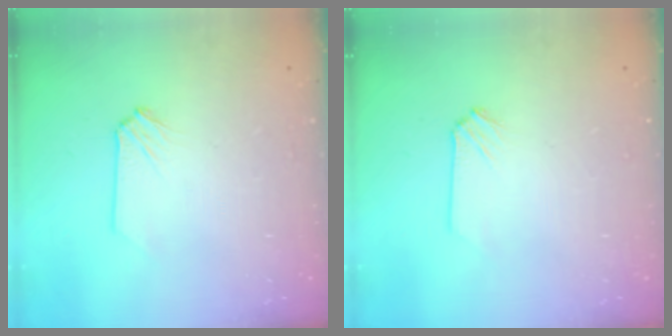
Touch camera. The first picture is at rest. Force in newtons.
{"total": 0.0}